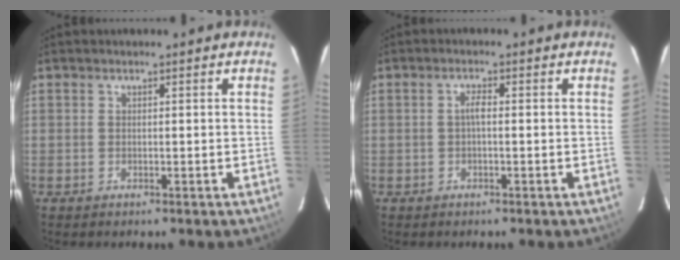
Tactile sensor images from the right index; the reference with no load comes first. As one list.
[{"total": 1.5, "force": [-0.2, 0.3, 1.5], "torque": [-0.029, 0.007, -0.005]}]